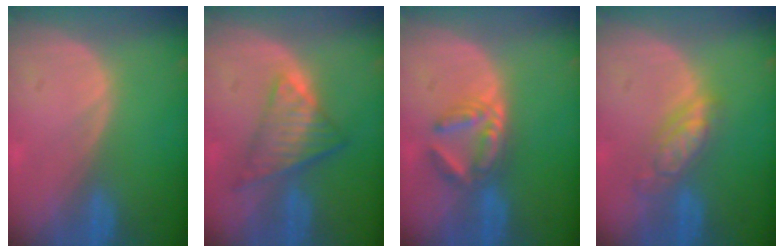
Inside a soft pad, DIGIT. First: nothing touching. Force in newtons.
{"total": 7.6, "press": 6.4, "slide": 4.1}
{"total": 5.8, "press": 5.0, "slide": 2.8}
{"total": 5.8, "press": 5.1, "slide": 2.8}